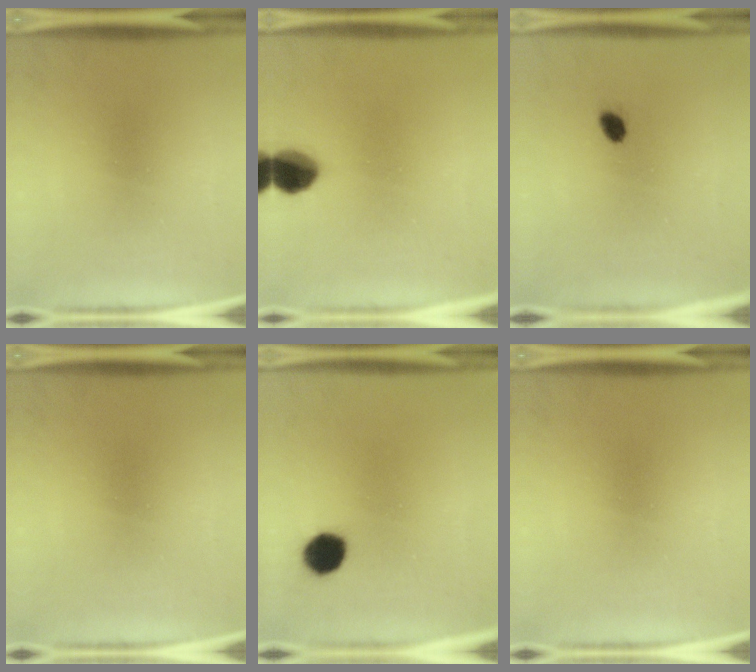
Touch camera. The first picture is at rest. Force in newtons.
{"total": 8.4}
{"total": 2.0}
{"total": 0.0}
{"total": 6.7}
{"total": 0.0}